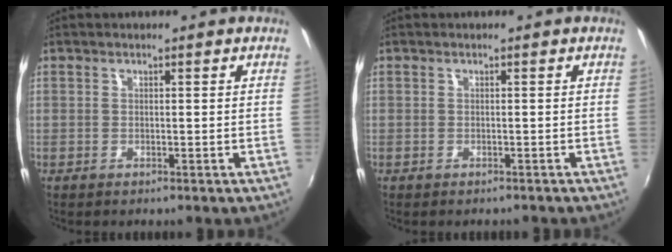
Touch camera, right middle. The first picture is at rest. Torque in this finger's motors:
{"motor_torque": [0.02, -0.05, 0.00, 0.00]}